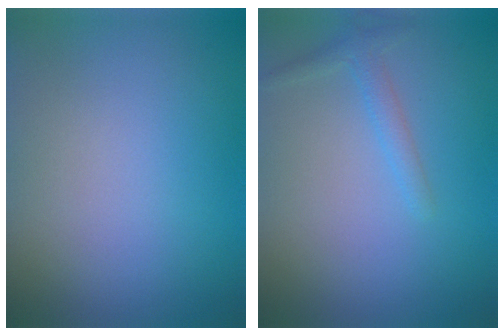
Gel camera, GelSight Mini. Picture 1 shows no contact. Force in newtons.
{"total": 1.4, "press": 1.4, "slide": 0.1}